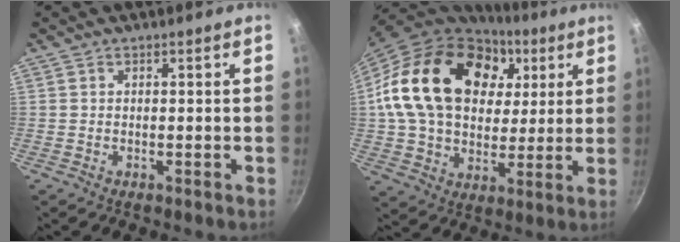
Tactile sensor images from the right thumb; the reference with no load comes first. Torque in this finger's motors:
{"motor_torque": [-1.35, 2.90, 1.29, -1.16, 0.62]}